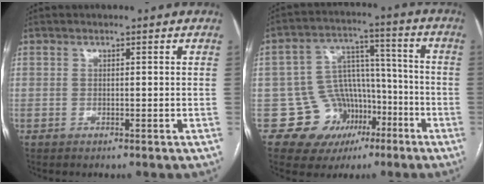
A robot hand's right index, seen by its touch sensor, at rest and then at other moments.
{"total": 12.1, "force": [-5.1, 10.6, 2.6], "torque": [-0.028, 0.068, -0.063]}